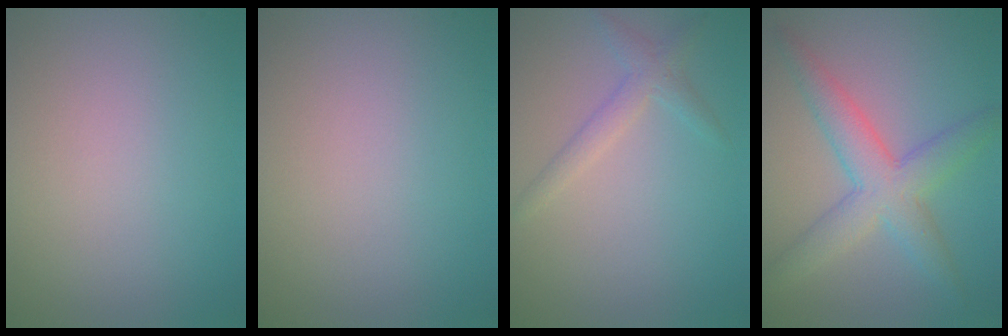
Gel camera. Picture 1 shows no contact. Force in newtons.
{"total": 0.0}
{"total": 1.8, "press": 1.8, "slide": 0.0}
{"total": 5.0, "press": 5.0, "slide": 0.1}